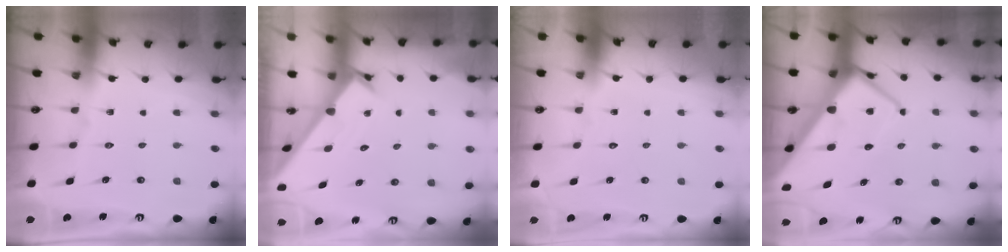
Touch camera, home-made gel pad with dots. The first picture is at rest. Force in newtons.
{"total": 1.8, "press": 1.8, "slide": 0.1}
{"total": 1.6, "press": 1.6, "slide": 0.1}
{"total": 10.2, "press": 10.2, "slide": 0.9}